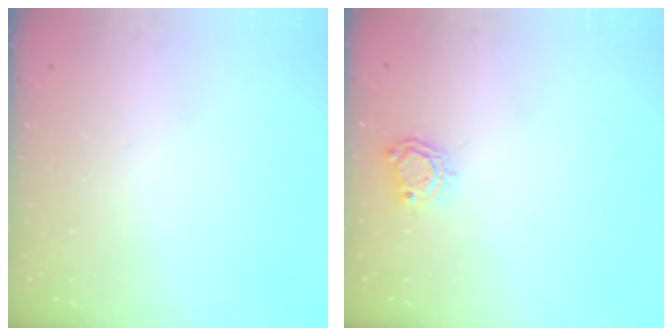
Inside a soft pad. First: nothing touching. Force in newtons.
{"total": 4.4, "press": 4.4, "slide": 0.6}